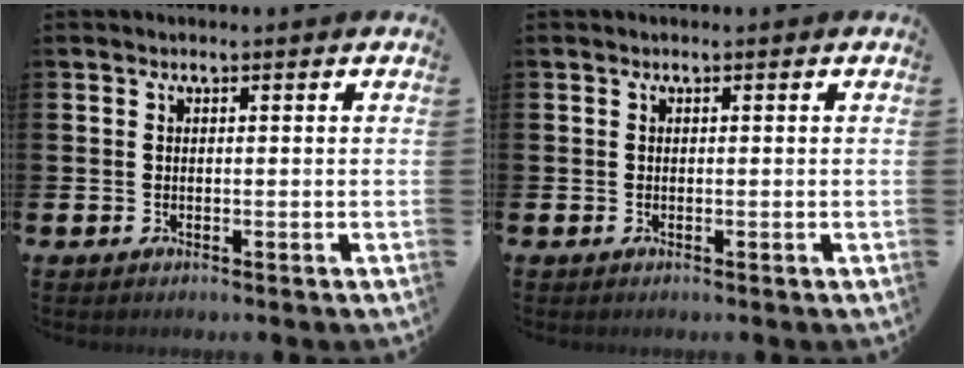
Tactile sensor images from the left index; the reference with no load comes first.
{"total": 0.0}